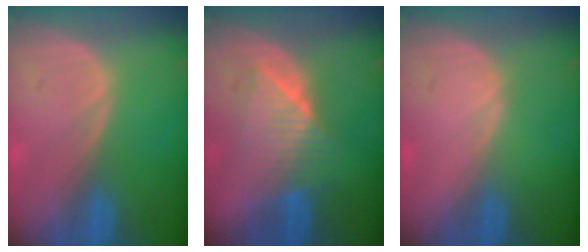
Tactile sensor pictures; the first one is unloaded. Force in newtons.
{"total": 6.4, "press": 6.3, "slide": 1.1}
{"total": 0.0}